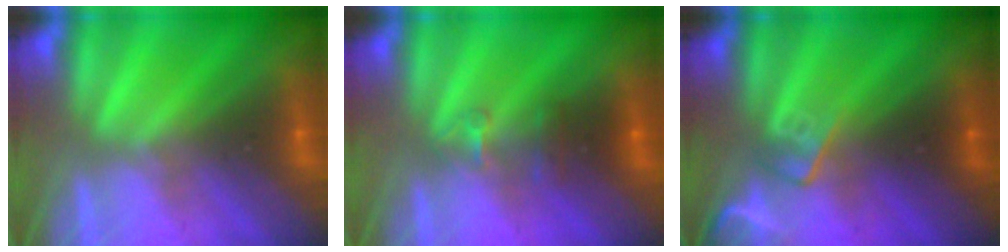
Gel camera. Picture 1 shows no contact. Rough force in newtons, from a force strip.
{"total": 2.9}
{"total": 2.4}